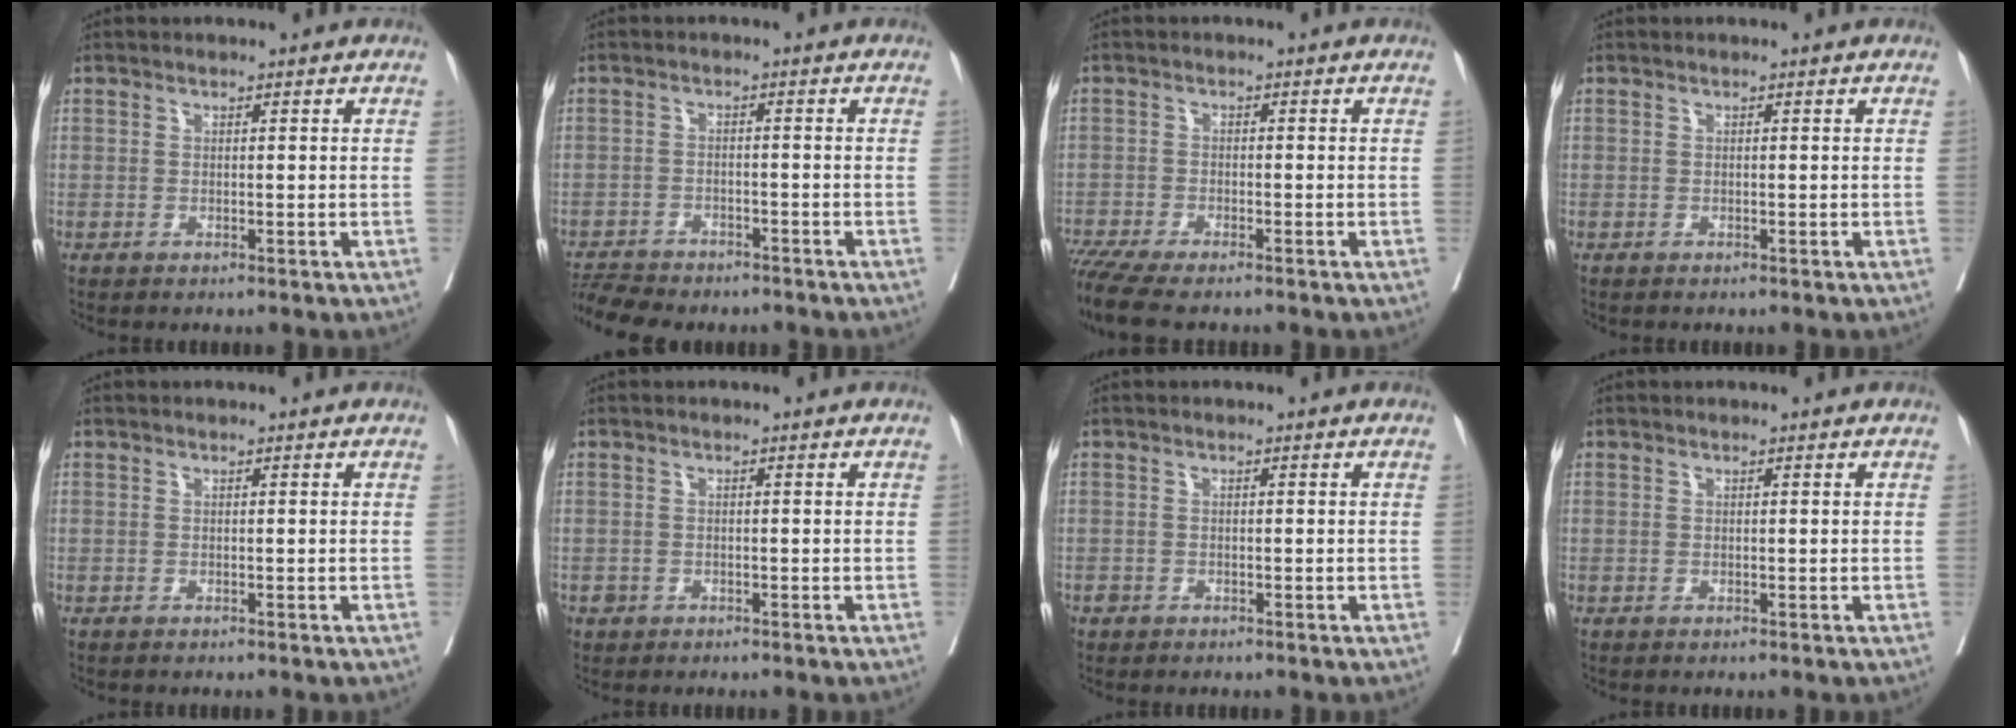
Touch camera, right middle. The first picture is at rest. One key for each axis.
{"total": 8.0, "fx": -7.5, "fy": 1.9, "fz": 2.2, "tx": -0.042, "ty": -0.007, "tz": -0.115}
{"total": 7.4, "fx": -6.3, "fy": 0.8, "fz": 3.9, "tx": -0.069, "ty": -0.015, "tz": -0.107}
{"total": 0.0}
{"total": 0.0}
{"total": 1.0, "fx": -0.6, "fy": 0.8, "fz": 0.1, "tx": -0.003, "ty": 0.003, "tz": -0.009}
{"total": 0.8, "fx": -0.5, "fy": 0.6, "fz": 0.1, "tx": -0.004, "ty": 0.002, "tz": -0.011}
{"total": 0.0}